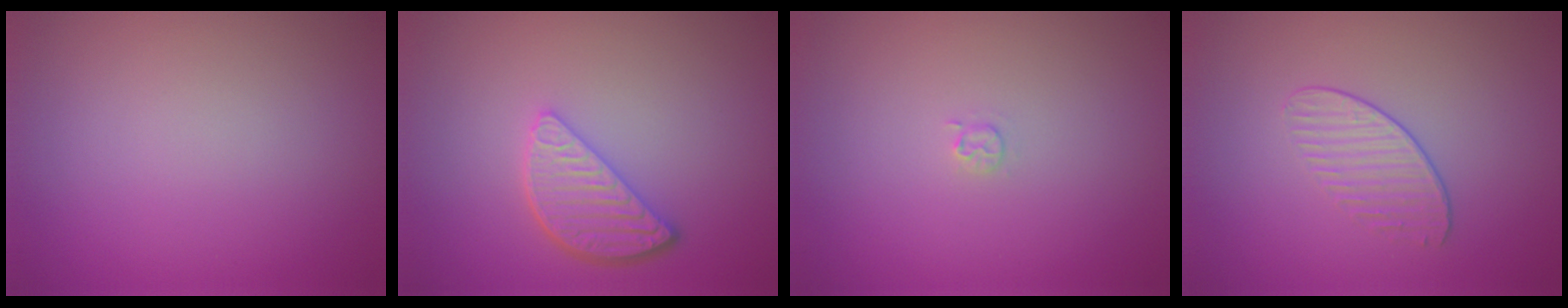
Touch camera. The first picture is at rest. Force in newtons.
{"total": 3.5, "press": 2.9, "slide": 2.0}
{"total": 0.7, "press": 0.7, "slide": 0.1}
{"total": 1.6, "press": 1.1, "slide": 1.2}